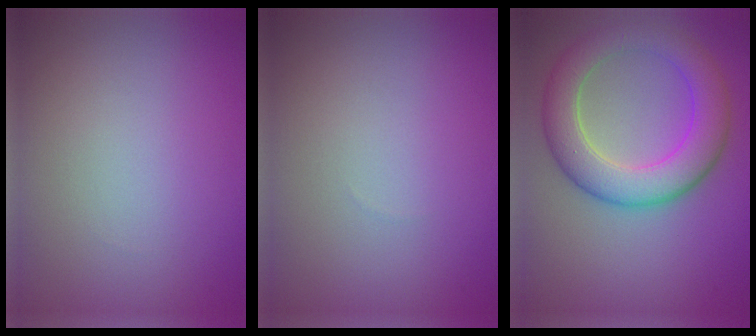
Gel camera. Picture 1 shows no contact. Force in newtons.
{"total": 0.0}
{"total": 6.6, "press": 6.6, "slide": 0.1}